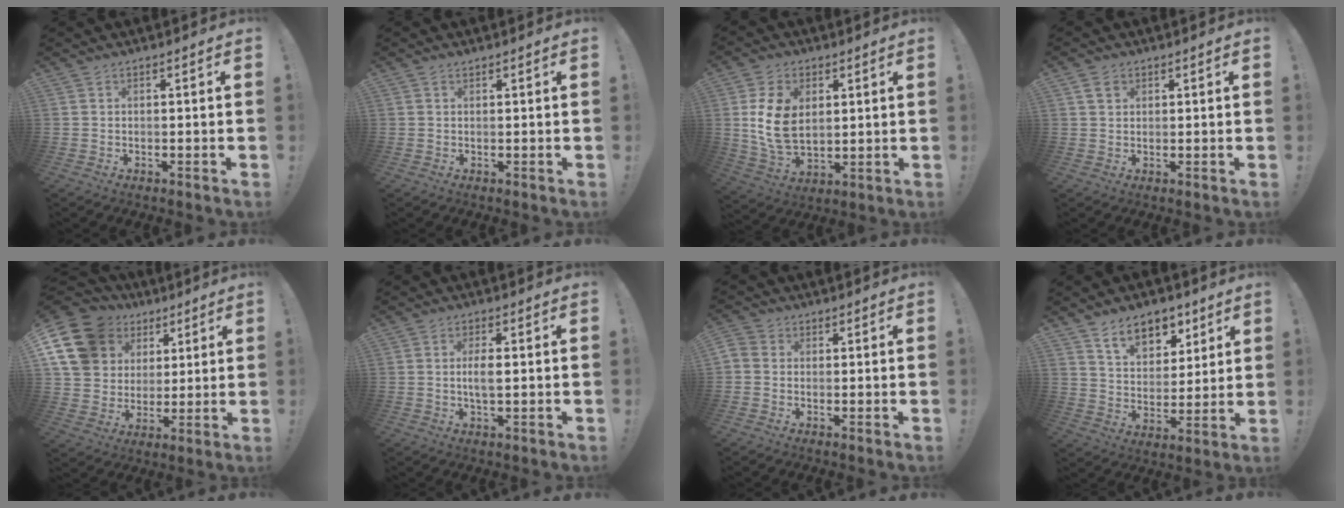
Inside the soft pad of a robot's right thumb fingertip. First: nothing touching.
{"total": 0.6, "force": [0.6, 0.0, 0.1], "torque": [0.001, -0.004, 0.011]}
{"total": 13.3, "force": [2.5, 9.2, 9.3], "torque": [-0.174, -0.005, 0.047]}
{"total": 3.0, "force": [1.5, 2.1, 1.5], "torque": [-0.021, 0.000, 0.027]}
{"total": 18.3, "force": [7.8, 14.4, 8.0], "torque": [-0.143, -0.028, 0.168]}
{"total": 4.1, "force": [-0.1, 1.3, 3.9], "torque": [-0.075, -0.007, -0.009]}
{"total": 2.7, "force": [-0.3, 2.2, 1.5], "torque": [-0.037, 0.004, -0.004]}
{"total": 12.0, "force": [8.0, 7.2, 5.4], "torque": [-0.077, -0.042, 0.148]}